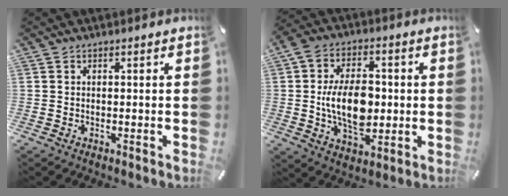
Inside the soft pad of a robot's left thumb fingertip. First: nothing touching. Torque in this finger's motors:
{"motor_torque": [2.48, 2.45, 1.83, -0.14, 0.57]}